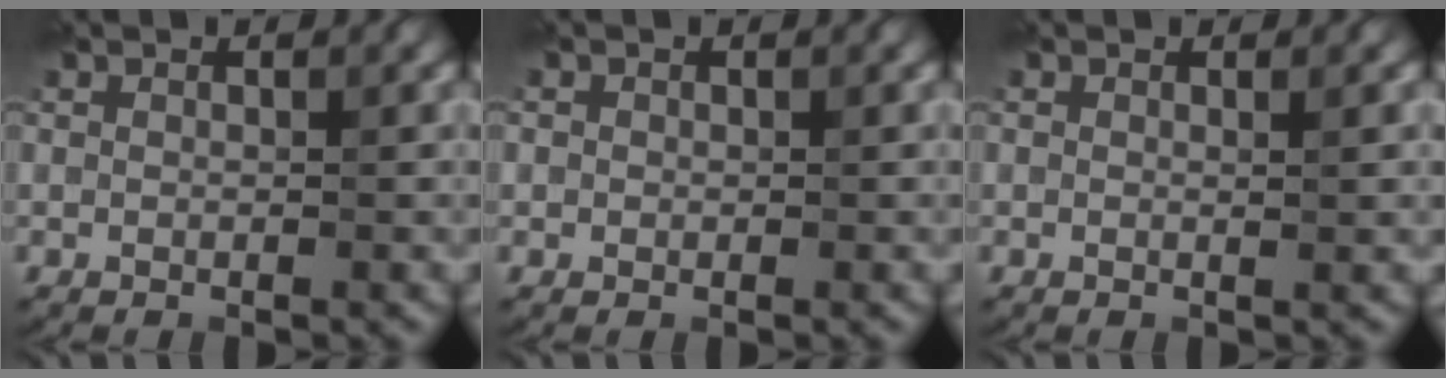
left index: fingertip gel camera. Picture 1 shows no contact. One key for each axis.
{"total": 0.7, "fx": 0.2, "fy": 0.7, "fz": 0.0, "tx": 0.006, "ty": -0.003, "tz": -0.001}
{"total": 0.9, "fx": 0.2, "fy": 0.2, "fz": 0.8, "tx": -0.009, "ty": -0.001, "tz": -0.001}